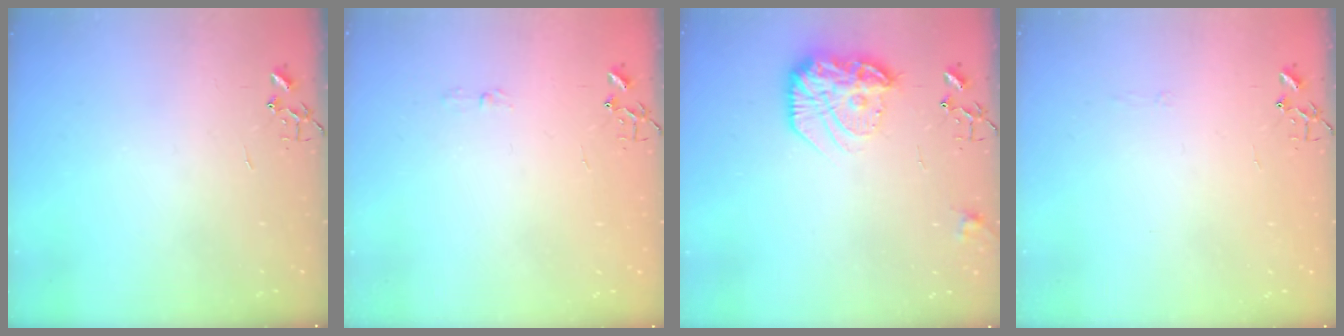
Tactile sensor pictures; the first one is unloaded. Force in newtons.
{"total": 2.9, "press": 2.9, "slide": 0.5}
{"total": 17.2, "press": 17.1, "slide": 1.2}
{"total": 2.8, "press": 2.8, "slide": 0.5}